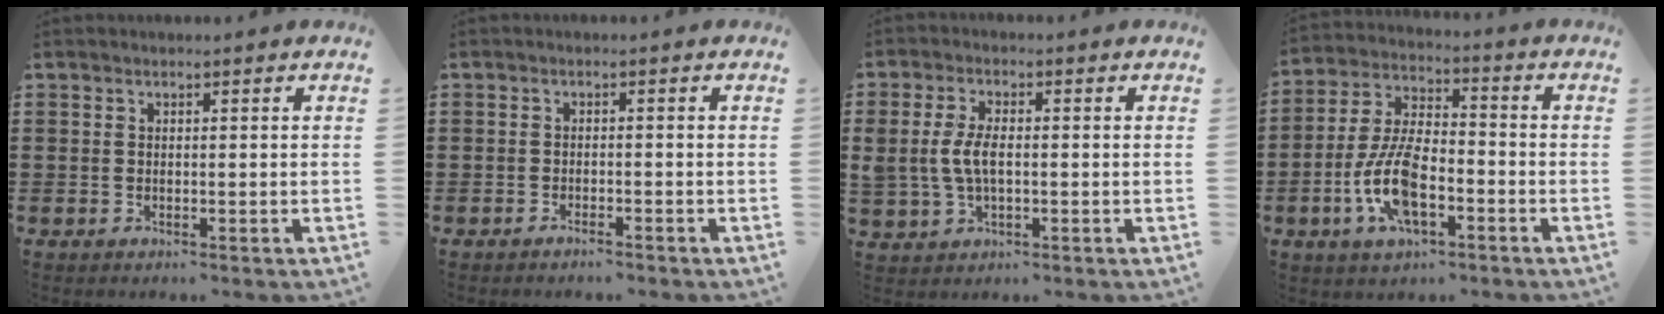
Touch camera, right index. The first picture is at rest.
{"total": 1.1, "force": [-1.0, -0.1, 0.4], "torque": [-0.012, -0.004, -0.019]}
{"total": 5.1, "force": [-0.1, 2.7, 4.4], "torque": [-0.107, 0.001, -0.009]}
{"total": 9.9, "force": [-3.3, 4.6, 8.1], "torque": [-0.189, -0.003, -0.066]}